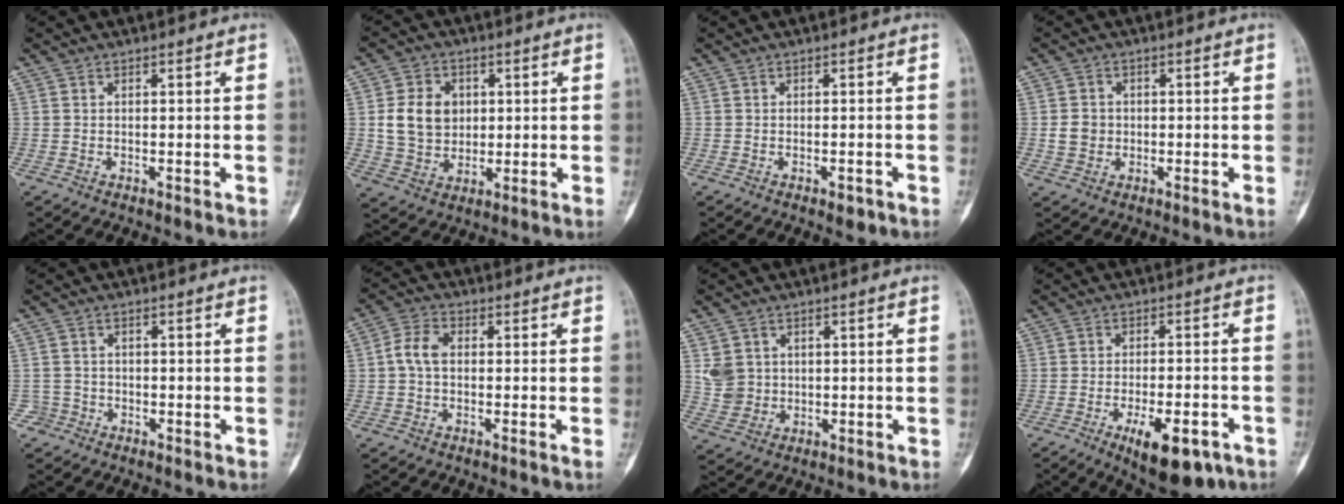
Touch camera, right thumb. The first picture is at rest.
{"total": 9.5, "force": [1.5, 7.5, 5.6], "torque": [-0.076, -0.003, 0.031]}
{"total": 1.8, "force": [-1.0, 0.8, 1.3], "torque": [-0.015, 0.006, -0.008]}
{"total": 3.2, "force": [-0.5, 2.6, 1.8], "torque": [-0.031, 0.007, -0.011]}
{"total": 2.4, "force": [-1.2, 1.9, -0.7], "torque": [0.031, 0.012, -0.030]}
{"total": 4.6, "force": [-0.2, 2.6, 3.8], "torque": [-0.077, 0.010, -0.014]}
{"total": 5.3, "force": [1.2, 4.9, 1.8], "torque": [-0.012, -0.001, 0.031]}
{"total": 11.8, "force": [-6.0, 4.5, 9.2], "torque": [-0.125, 0.017, -0.077]}